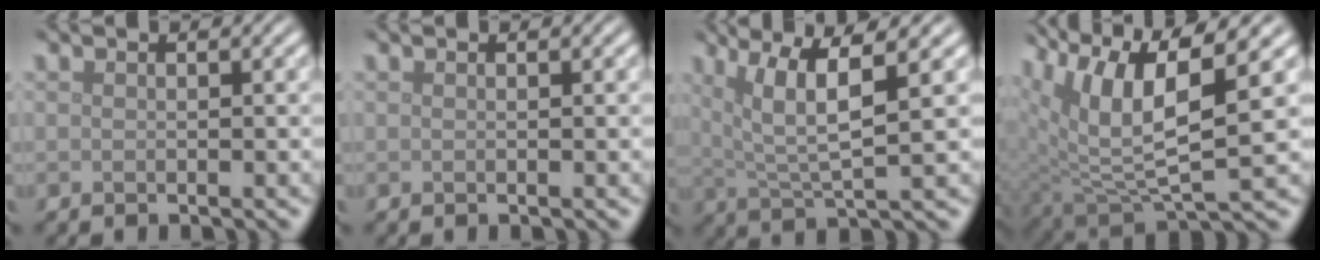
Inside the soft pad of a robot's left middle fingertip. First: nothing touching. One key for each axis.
{"total": 0.0}
{"total": 6.3, "fx": 2.8, "fy": 1.3, "fz": 5.5, "tx": -0.102, "ty": 0.003, "tz": 0.053}
{"total": 9.3, "fx": 4.2, "fy": 3.1, "fz": 7.7, "tx": -0.164, "ty": -0.003, "tz": 0.084}